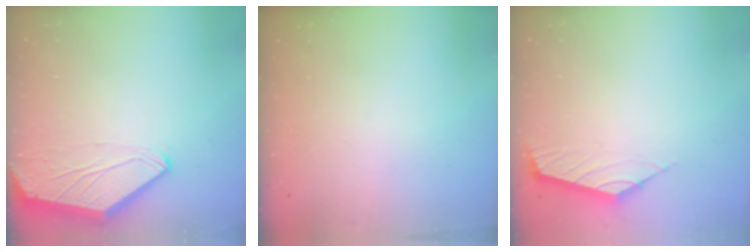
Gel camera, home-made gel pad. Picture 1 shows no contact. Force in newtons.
{"total": 0.0}
{"total": 2.6, "press": 2.5, "slide": 0.6}